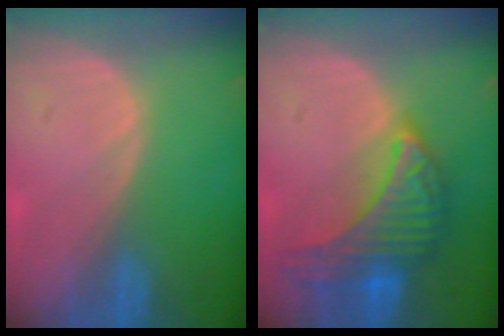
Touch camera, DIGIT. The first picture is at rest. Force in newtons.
{"total": 9.6, "press": 9.5, "slide": 0.6}